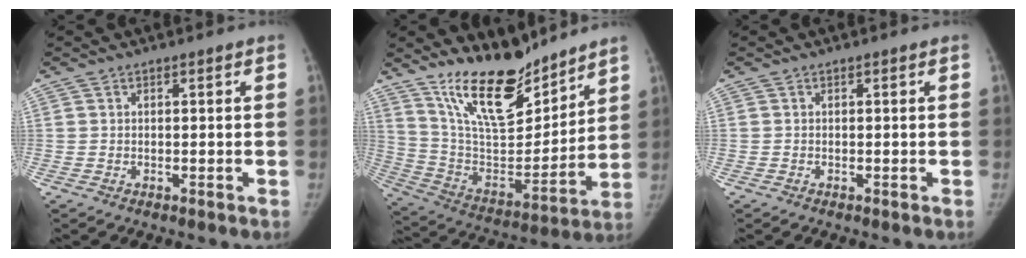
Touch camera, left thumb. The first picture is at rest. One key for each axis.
{"total": 19.5, "fx": 15.3, "fy": 6.9, "fz": 9.9, "tx": -0.126, "ty": -0.104, "tz": 0.277}
{"total": 0.0}